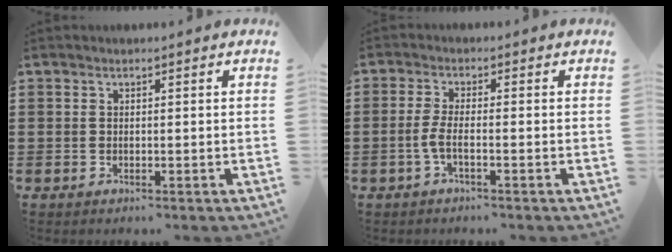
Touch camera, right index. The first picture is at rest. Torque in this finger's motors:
{"motor_torque": [0.56, 1.40, 0.01, 0.00]}